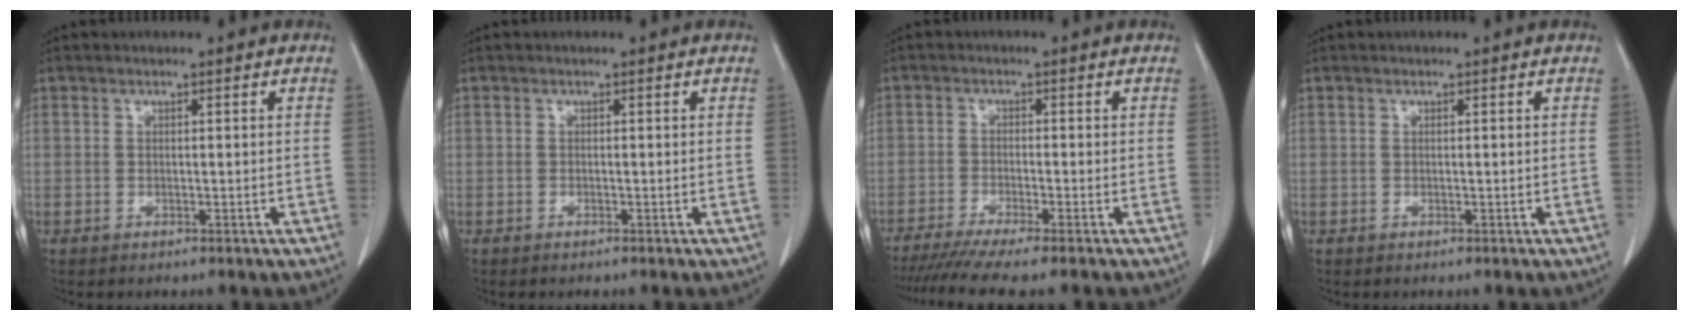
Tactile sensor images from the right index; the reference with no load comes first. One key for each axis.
{"total": 0.0}
{"total": 8.9, "fx": -7.5, "fy": -0.9, "fz": 4.7, "tx": -0.063, "ty": -0.022, "tz": -0.119}
{"total": 0.0}